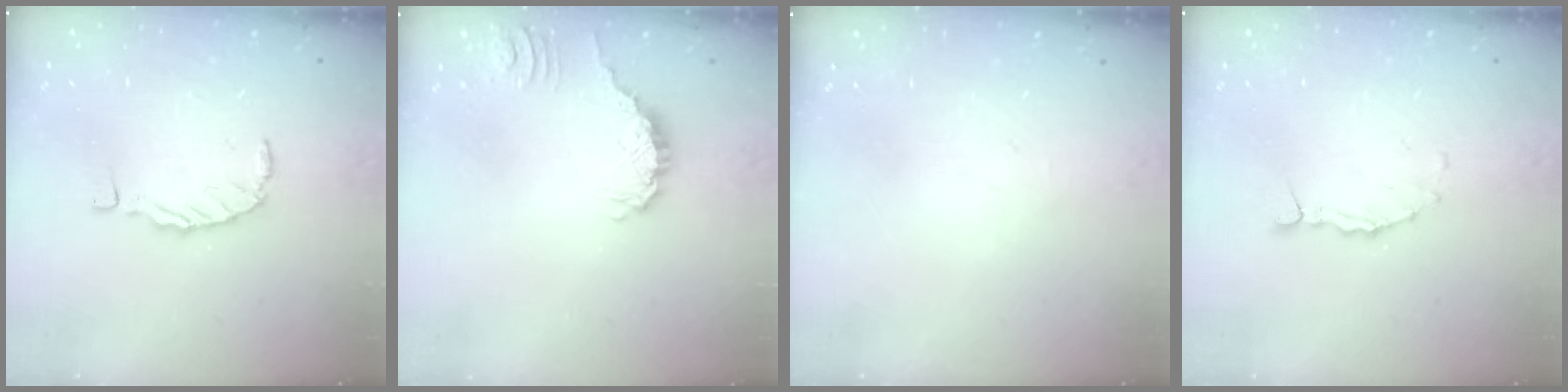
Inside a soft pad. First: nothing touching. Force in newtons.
{"total": 0.6, "press": 0.6, "slide": 0.2}
{"total": 0.0}
{"total": 1.7, "press": 1.7, "slide": 0.2}